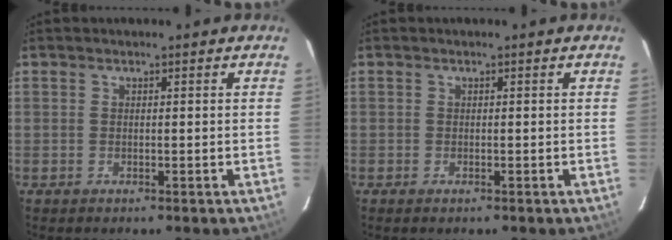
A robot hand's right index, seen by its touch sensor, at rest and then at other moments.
{"total": 0.6, "force": [-0.4, 0.3, 0.2], "torque": [-0.005, -0.003, -0.008]}